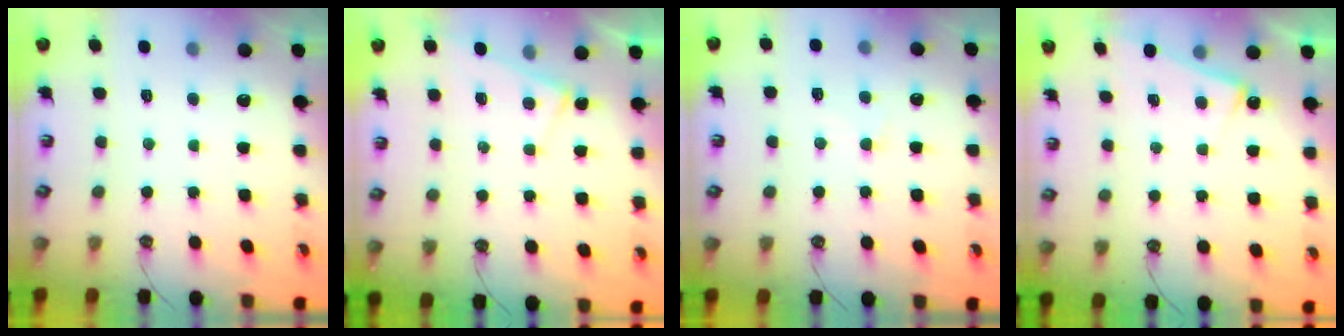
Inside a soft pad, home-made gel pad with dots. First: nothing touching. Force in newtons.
{"total": 2.9, "press": 2.9, "slide": 0.3}
{"total": 0.9, "press": 0.5, "slide": 0.8}
{"total": 6.5, "press": 6.5, "slide": 0.3}